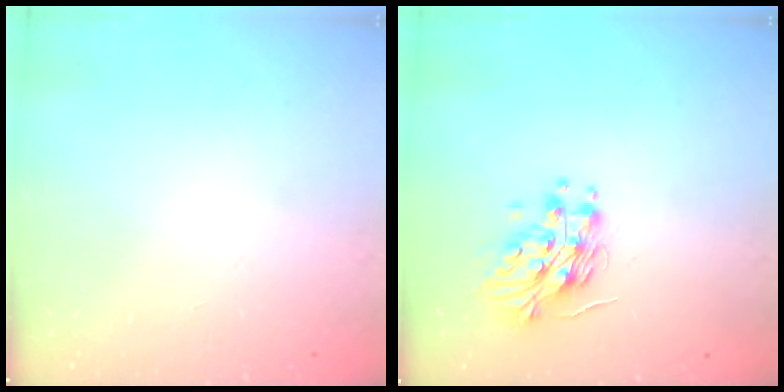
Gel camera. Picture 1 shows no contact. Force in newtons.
{"total": 12.2, "press": 12.1, "slide": 1.2}